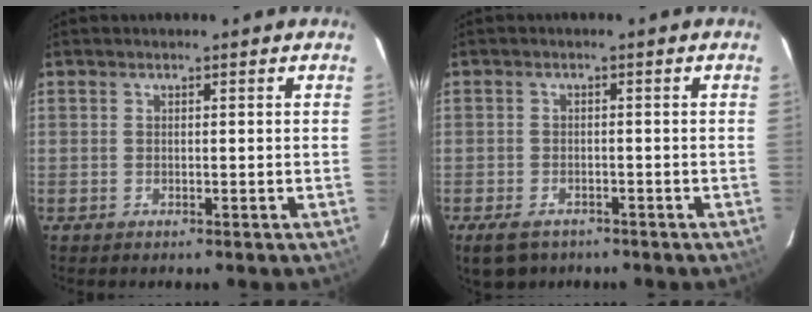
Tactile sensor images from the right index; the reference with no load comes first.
{"total": 5.8, "force": [-4.0, 3.4, 2.3], "torque": [-0.061, -0.007, -0.064]}